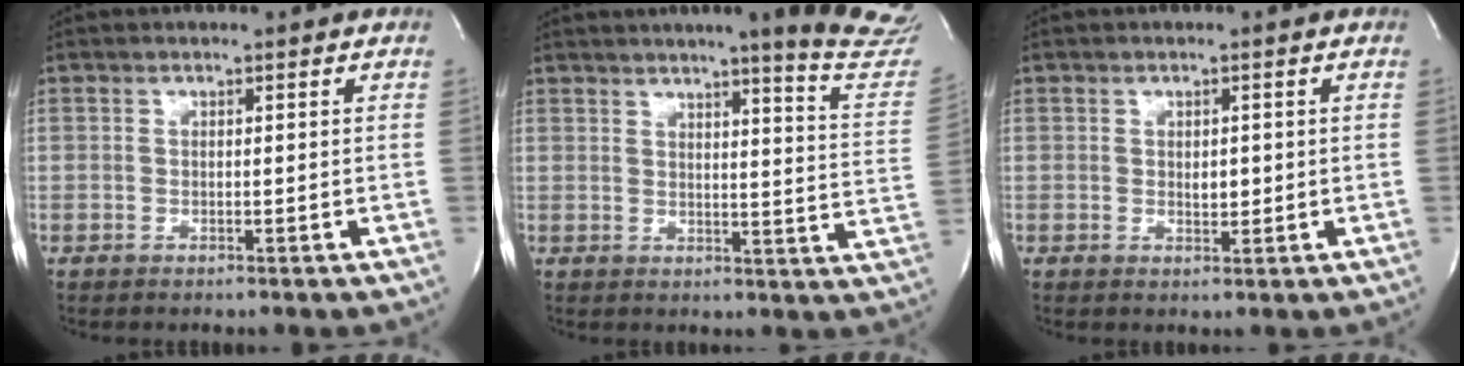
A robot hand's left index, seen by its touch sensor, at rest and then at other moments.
{"total": 15.5, "force": [13.3, -0.9, 7.9], "torque": [-0.090, -0.086, 0.141]}
{"total": 1.7, "force": [0.0, 1.0, 1.4], "torque": [-0.021, -0.005, 0.001]}